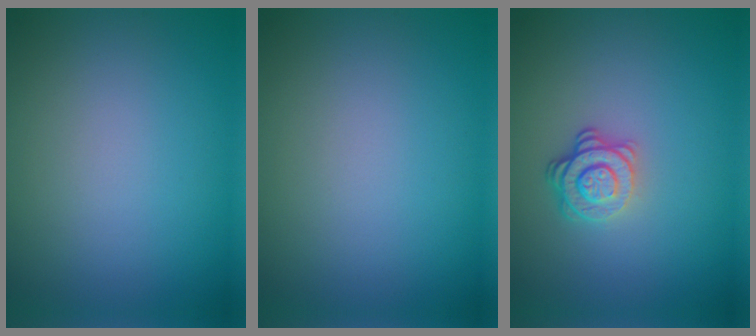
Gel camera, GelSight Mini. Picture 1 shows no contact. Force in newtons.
{"total": 0.0}
{"total": 3.1, "press": 2.5, "slide": 1.8}